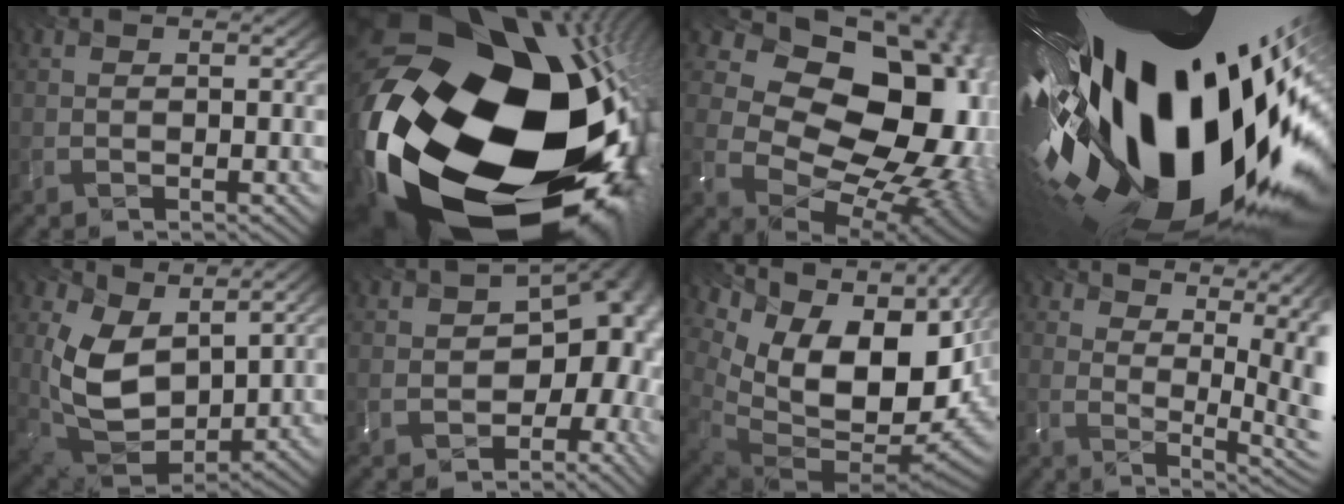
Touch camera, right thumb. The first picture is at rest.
{"total": 22.3, "force": [-6.8, 14.7, 15.2], "torque": [-0.315, -0.115, -0.059]}
{"total": 16.9, "force": [2.3, 13.0, 10.6], "torque": [-0.165, -0.015, 0.089]}
{"total": 20.5, "force": [-1.3, 10.3, 17.7], "torque": [-0.292, -0.059, -0.013]}
{"total": 9.2, "force": [3.1, 6.1, 6.2], "torque": [-0.161, -0.028, 0.094]}
{"total": 13.1, "force": [-3.0, 9.0, 9.1], "torque": [-0.113, -0.030, -0.023]}
{"total": 16.3, "force": [3.2, 10.6, 11.9], "torque": [-0.243, -0.032, 0.119]}
{"total": 8.6, "force": [3.9, 3.7, 6.7], "torque": [-0.125, 0.005, 0.081]}